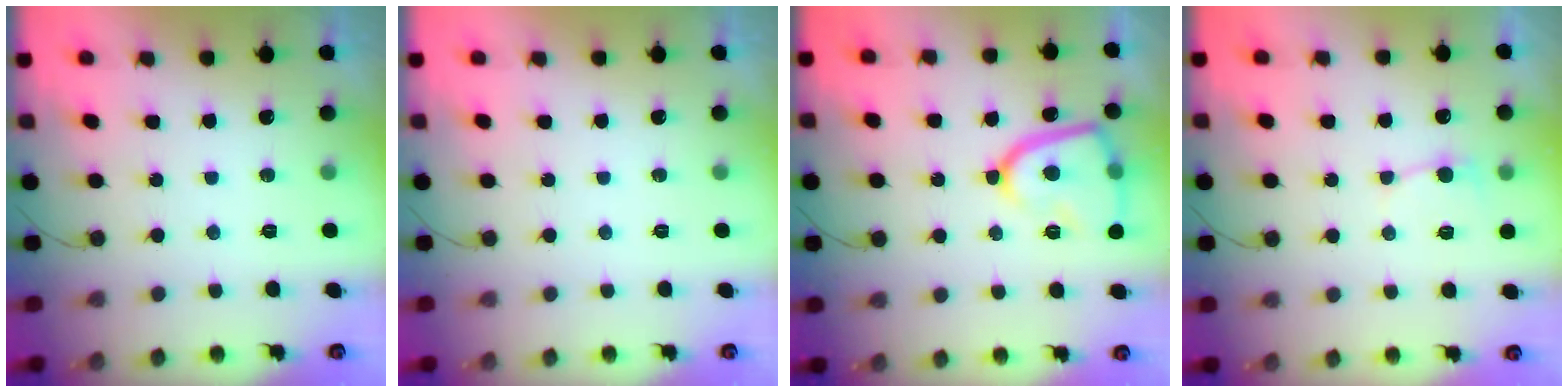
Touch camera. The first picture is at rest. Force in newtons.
{"total": 0.0}
{"total": 15.5, "press": 15.4, "slide": 1.5}
{"total": 4.2, "press": 4.2, "slide": 0.5}